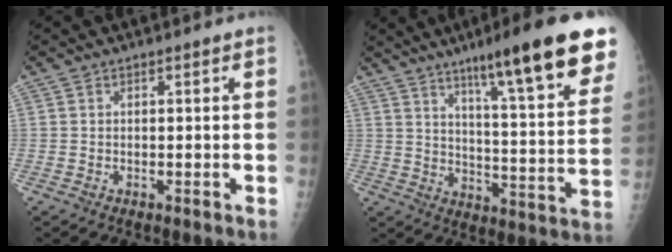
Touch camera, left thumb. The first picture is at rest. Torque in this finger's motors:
{"motor_torque": [0.72, 0.48, 1.60, -1.18, 0.35]}